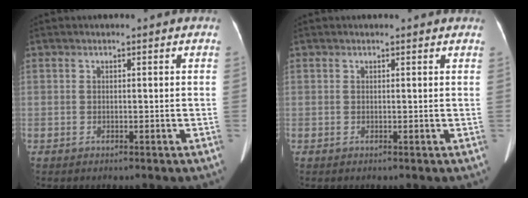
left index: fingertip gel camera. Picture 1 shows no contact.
{"total": 1.7, "force": [1.6, 0.3, 0.4], "torque": [-0.014, 0.008, 0.011]}